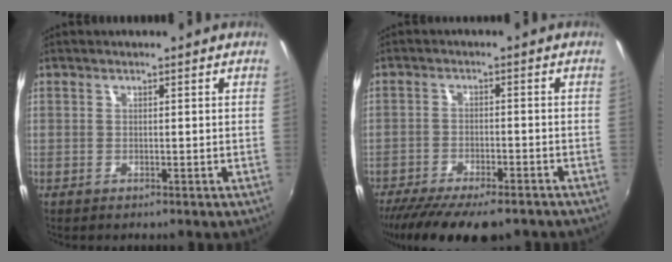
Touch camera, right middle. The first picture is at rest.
{"total": 14.8, "force": [-12.1, 3.6, 7.8], "torque": [-0.161, -0.050, -0.187]}